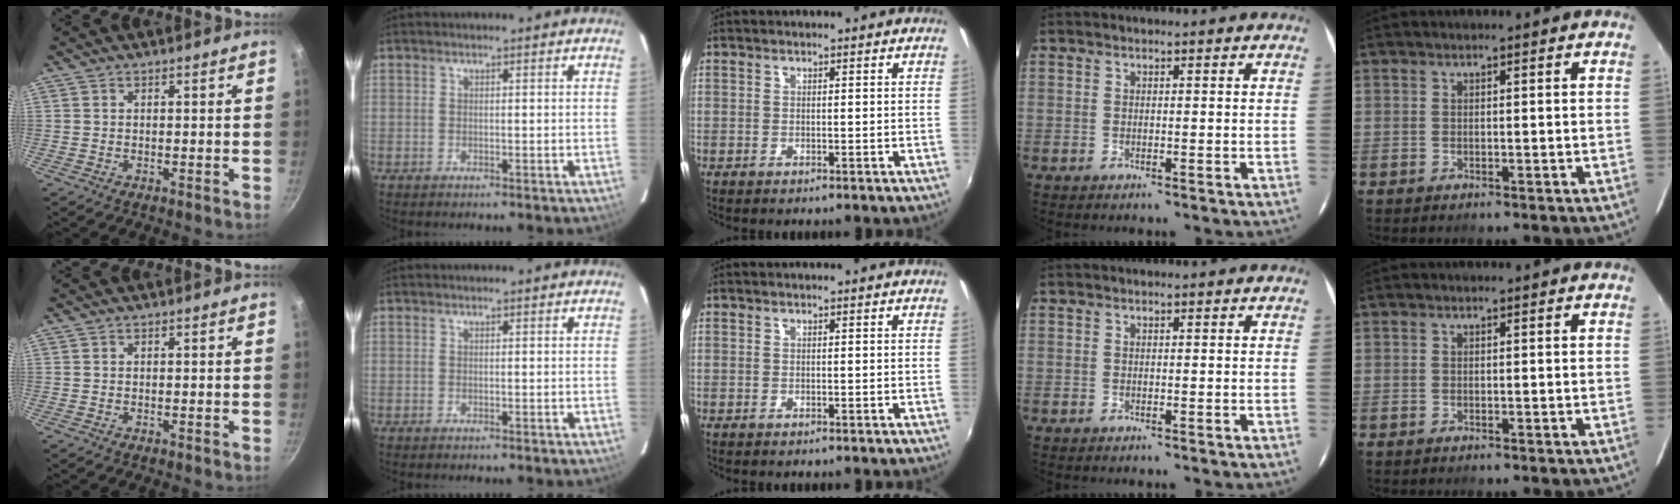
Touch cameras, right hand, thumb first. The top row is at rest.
{}